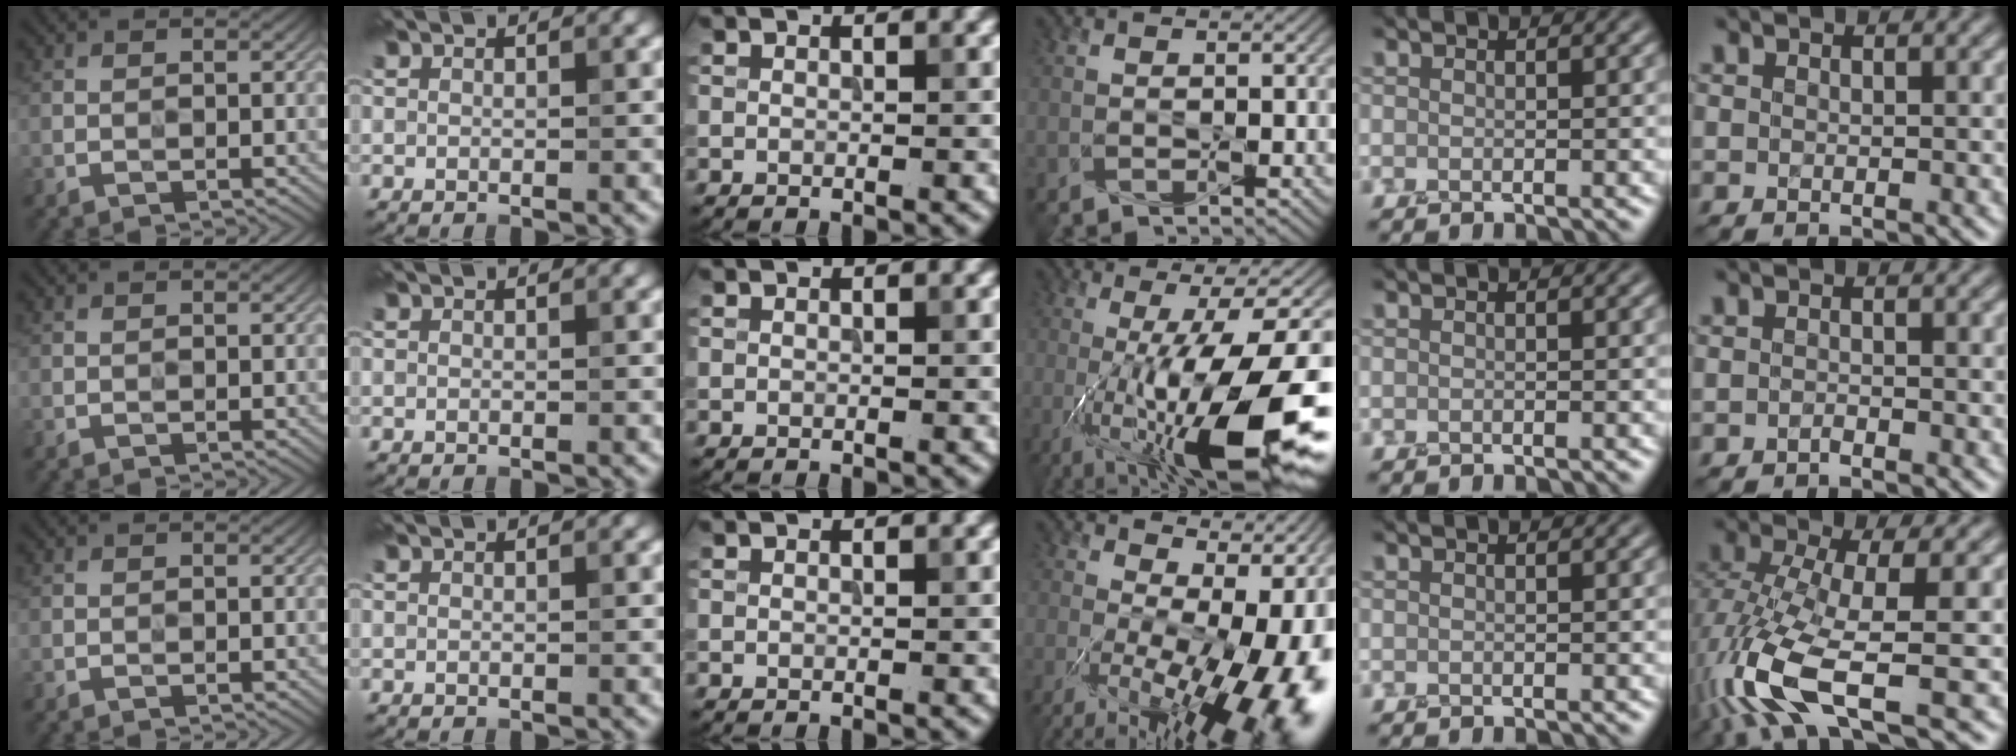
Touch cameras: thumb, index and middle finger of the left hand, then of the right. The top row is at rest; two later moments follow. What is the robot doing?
{"motion": "press", "object": "grip strengthener"}